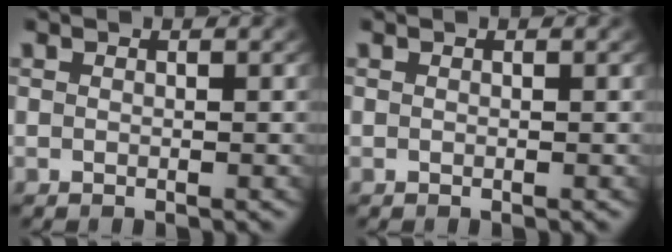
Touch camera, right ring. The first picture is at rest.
{"total": 0.7, "force": [-0.1, -0.6, -0.3], "torque": [0.004, -0.012, 0.009]}